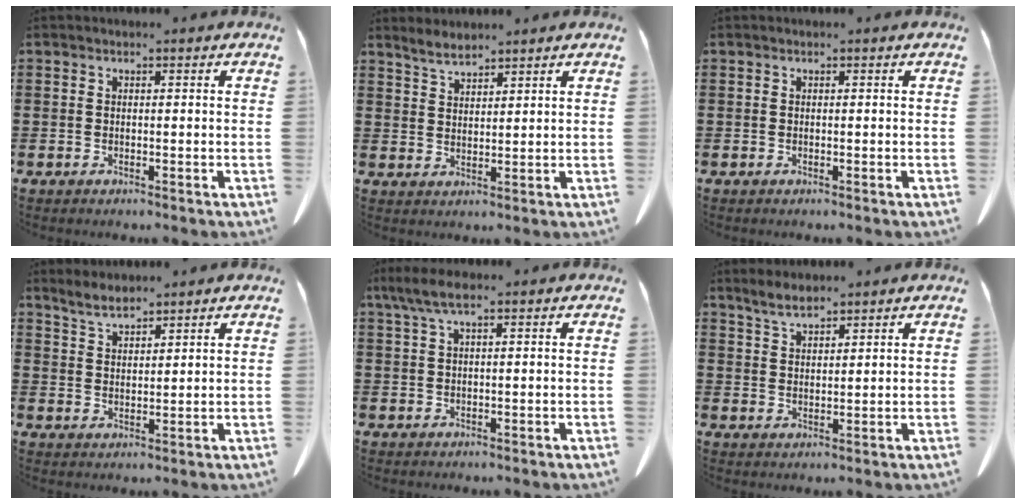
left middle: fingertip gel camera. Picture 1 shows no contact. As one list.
[{"total": 2.9, "force": [2.6, 0.6, 1.0], "torque": [-0.027, -0.003, 0.050]}, {"total": 0.0}, {"total": 3.5, "force": [3.2, 0.7, 1.2], "torque": [-0.033, -0.007, 0.060]}, {"total": 3.9, "force": [2.0, 0.9, 3.3], "torque": [-0.074, -0.001, 0.035]}, {"total": 3.4, "force": [2.9, 0.9, 1.6], "torque": [-0.038, -0.003, 0.054]}]